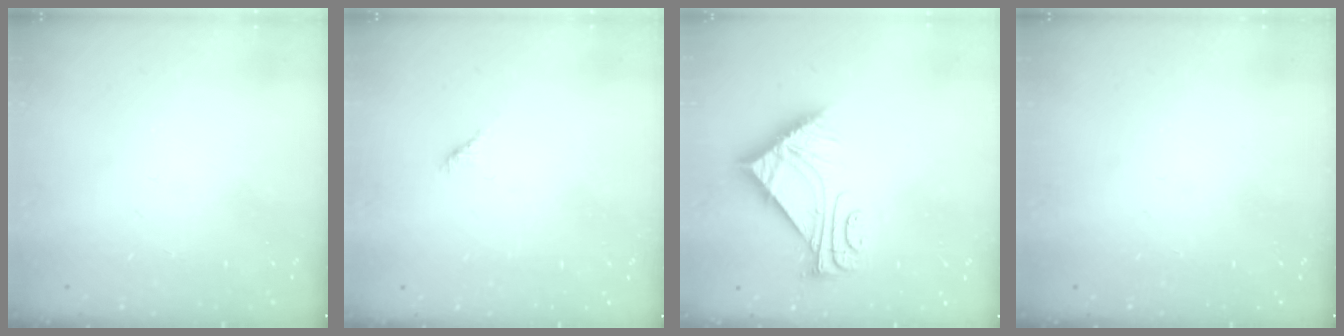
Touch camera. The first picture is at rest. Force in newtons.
{"total": 1.7, "press": 1.6, "slide": 0.5}
{"total": 9.0, "press": 9.0, "slide": 0.1}
{"total": 0.0}